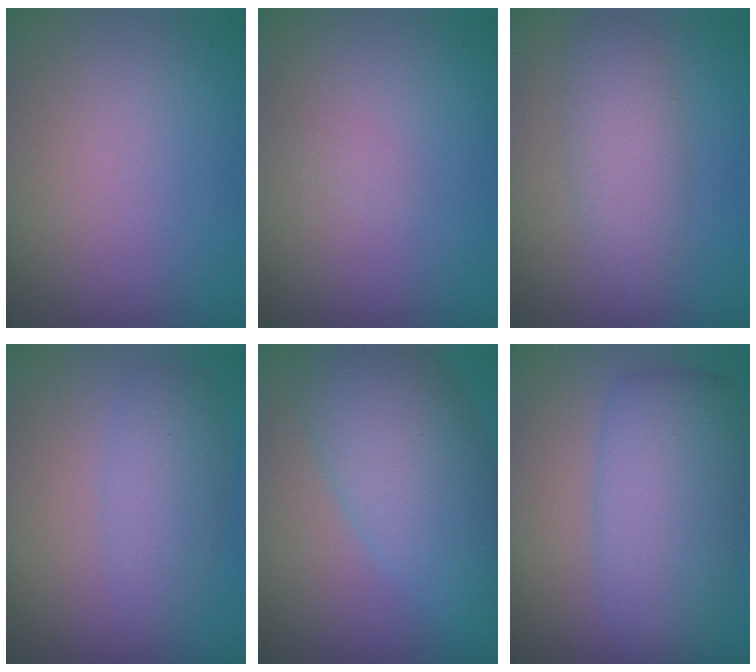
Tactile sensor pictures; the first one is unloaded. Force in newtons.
{"total": 0.6, "press": 0.6, "slide": 0.1}
{"total": 3.5, "press": 3.5, "slide": 0.1}
{"total": 3.0, "press": 3.0, "slide": 0.1}
{"total": 8.4, "press": 8.4, "slide": 0.3}
{"total": 7.2, "press": 7.2, "slide": 0.1}